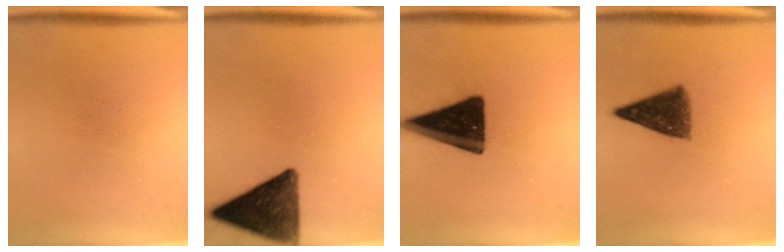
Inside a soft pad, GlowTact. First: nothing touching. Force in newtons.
{"total": 12.4}
{"total": 17.8}
{"total": 8.4}